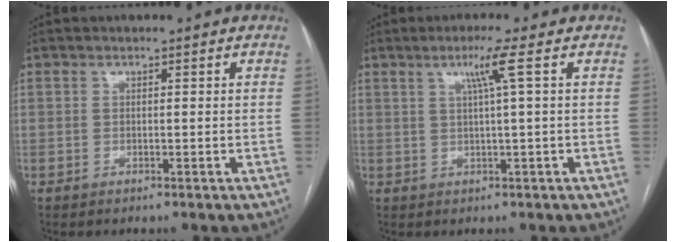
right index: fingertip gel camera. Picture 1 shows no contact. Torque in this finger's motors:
{"motor_torque": [0.47, 0.14, 0.07, 0.03]}